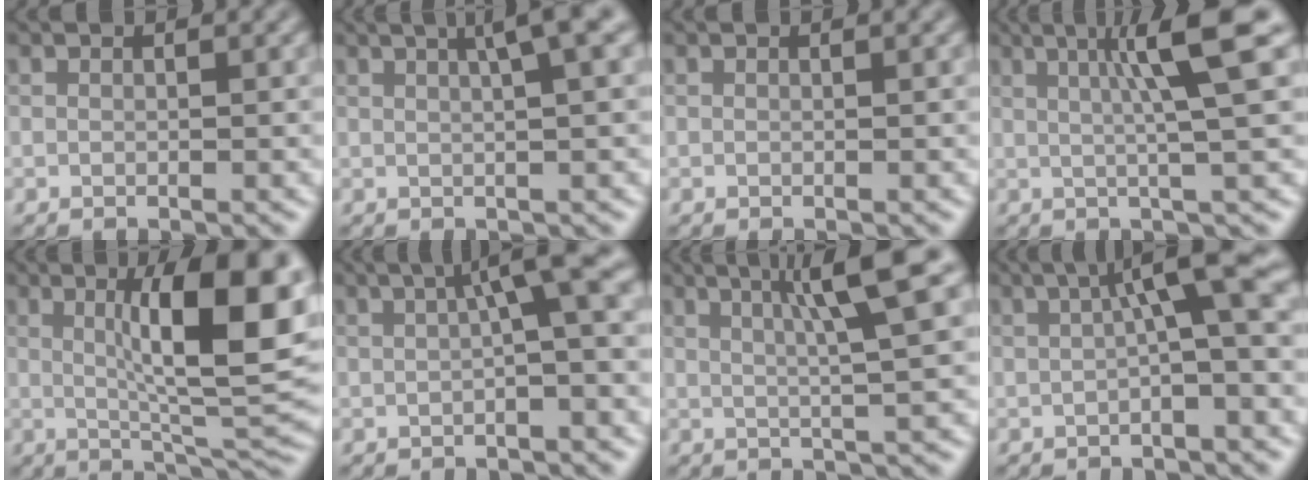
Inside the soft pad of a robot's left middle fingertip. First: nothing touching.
{"total": 4.3, "force": [1.7, 0.8, 3.9], "torque": [-0.046, 0.015, 0.021]}
{"total": 0.0}
{"total": 6.8, "force": [1.7, 0.8, 6.5], "torque": [-0.094, 0.018, 0.026]}
{"total": 12.2, "force": [2.5, 2.8, 11.6], "torque": [-0.158, 0.006, 0.039]}
{"total": 5.0, "force": [0.9, 0.7, 4.8], "torque": [-0.071, 0.019, 0.010]}
{"total": 7.2, "force": [2.6, 0.9, 6.6], "torque": [-0.088, 0.018, 0.042]}
{"total": 5.7, "force": [1.0, 0.7, 5.5], "torque": [-0.087, 0.015, 0.009]}